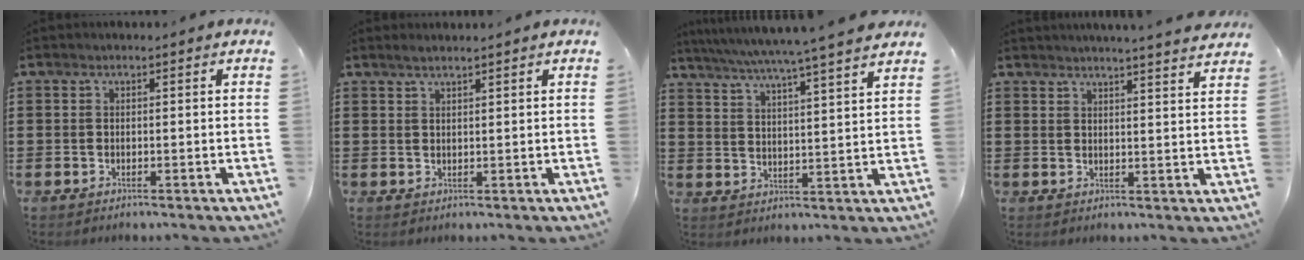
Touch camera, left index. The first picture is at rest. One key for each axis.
{"total": 1.3, "fx": 1.3, "fy": -0.1, "fz": 0.4, "tx": -0.010, "ty": 0.001, "tz": 0.024}
{"total": 5.8, "fx": 5.0, "fy": -1.2, "fz": 2.5, "tx": -0.070, "ty": -0.040, "tz": 0.080}
{"total": 3.4, "fx": 3.3, "fy": -0.9, "fz": 0.4, "tx": -0.018, "ty": -0.018, "tz": 0.058}